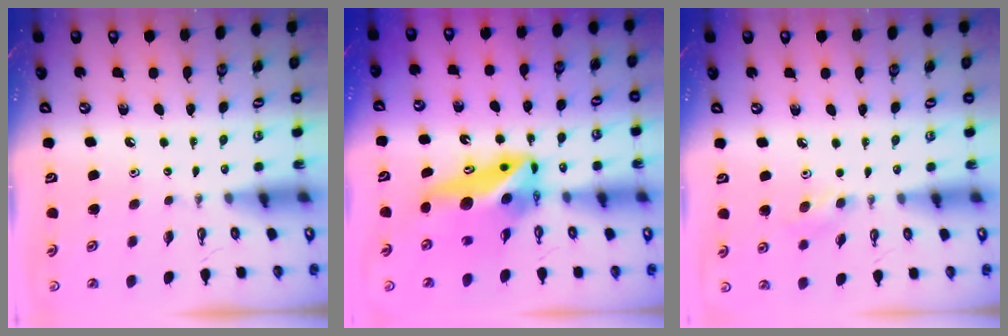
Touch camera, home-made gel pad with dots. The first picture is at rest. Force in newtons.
{"total": 12.9, "press": 12.6, "slide": 2.9}
{"total": 8.3, "press": 7.3, "slide": 4.0}